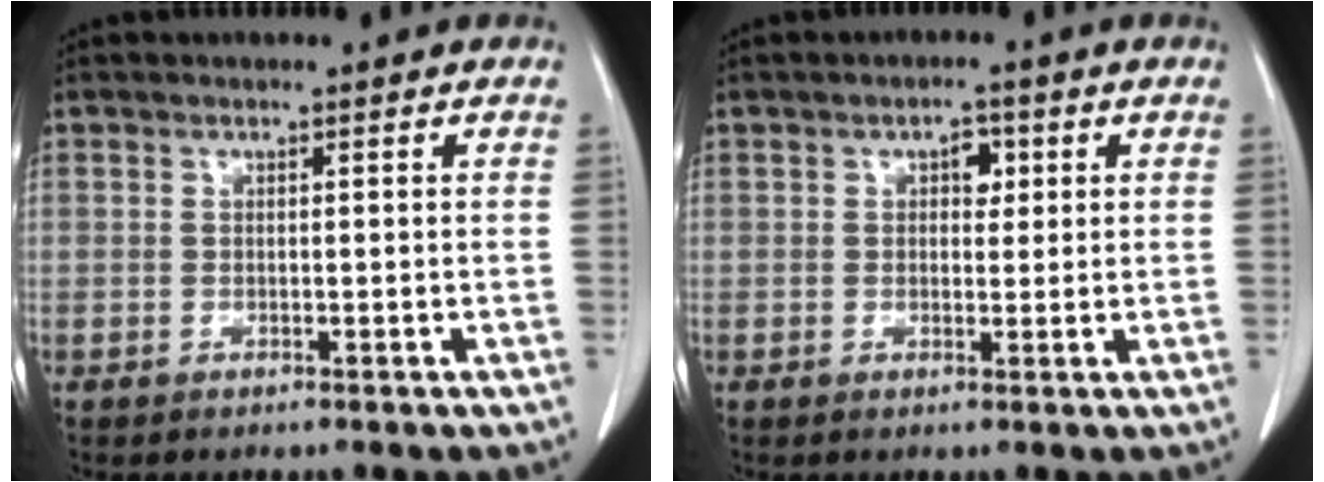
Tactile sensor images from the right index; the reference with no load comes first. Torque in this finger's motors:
{"motor_torque": [0.02, 0.04, 0.00, 0.00]}